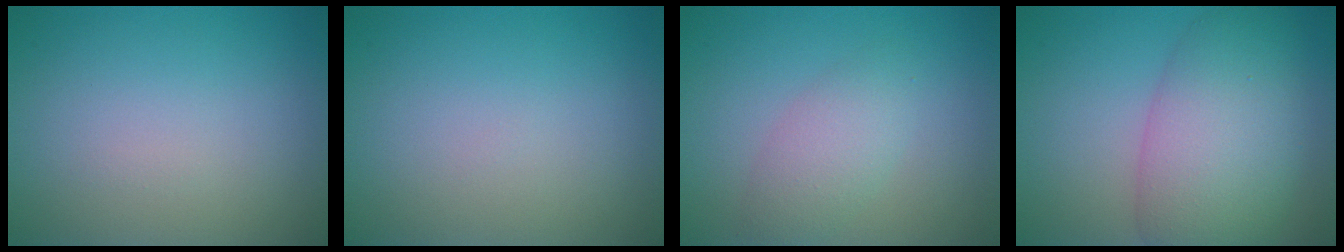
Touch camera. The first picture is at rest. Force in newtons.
{"total": 0.0}
{"total": 2.7, "press": 2.7, "slide": 0.1}
{"total": 8.4, "press": 8.4, "slide": 0.4}